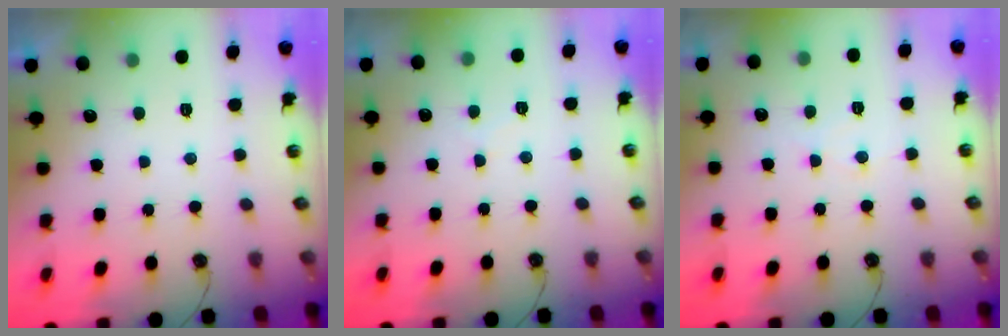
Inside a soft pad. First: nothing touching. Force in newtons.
{"total": 4.0, "press": 4.0, "slide": 0.6}
{"total": 3.5, "press": 3.5, "slide": 0.6}